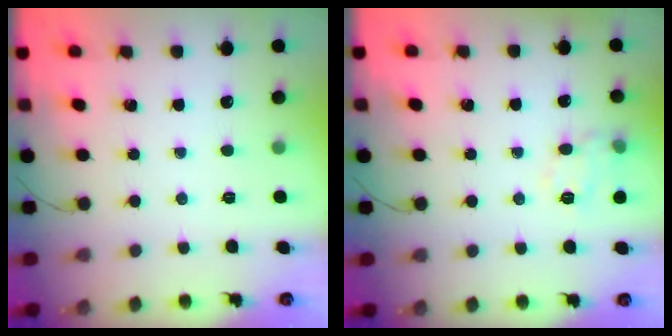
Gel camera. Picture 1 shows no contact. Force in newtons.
{"total": 10.2, "press": 10.2, "slide": 0.7}